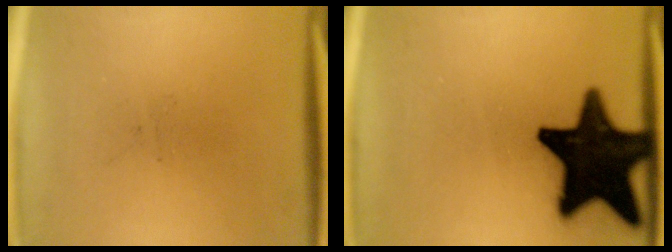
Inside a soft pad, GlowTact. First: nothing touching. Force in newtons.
{"total": 19.7}